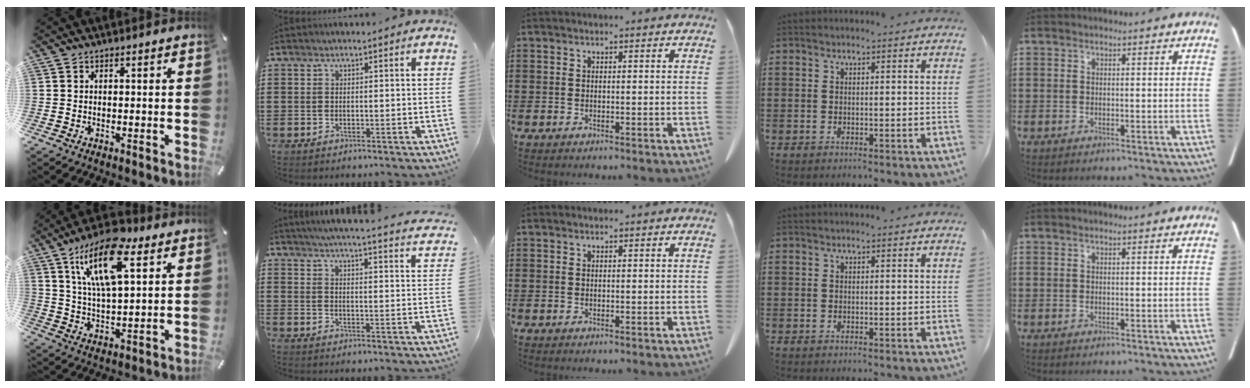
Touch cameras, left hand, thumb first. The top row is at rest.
{"thumb": {"total": 17.5, "force": [9.3, 7.4, 12.9], "torque": [-0.248, -0.025, 0.153]}, "index": {"total": 4.2, "force": [3.9, -0.7, 1.2], "torque": [-0.042, -0.033, 0.063]}}